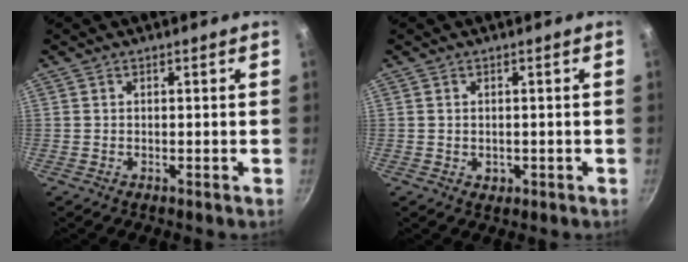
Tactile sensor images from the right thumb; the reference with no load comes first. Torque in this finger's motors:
{"motor_torque": [-0.33, 0.10, -0.17, 0.03, -0.02]}